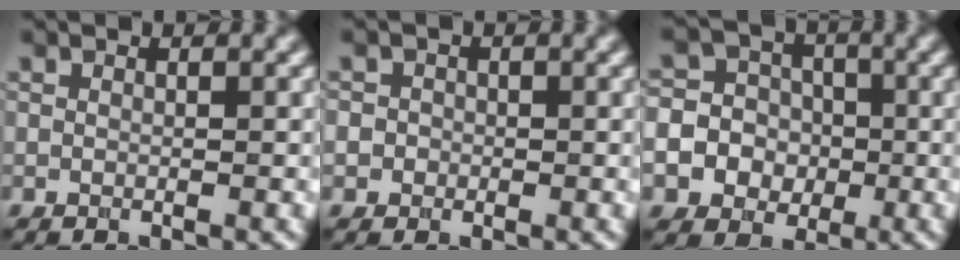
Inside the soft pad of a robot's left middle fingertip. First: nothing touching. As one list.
[{"total": 1.6, "force": [0.0, 1.5, 0.4], "torque": [0.016, 0.004, -0.014]}, {"total": 13.4, "force": [-3.9, 12.5, 2.6], "torque": [-0.095, -0.024, -0.090]}]